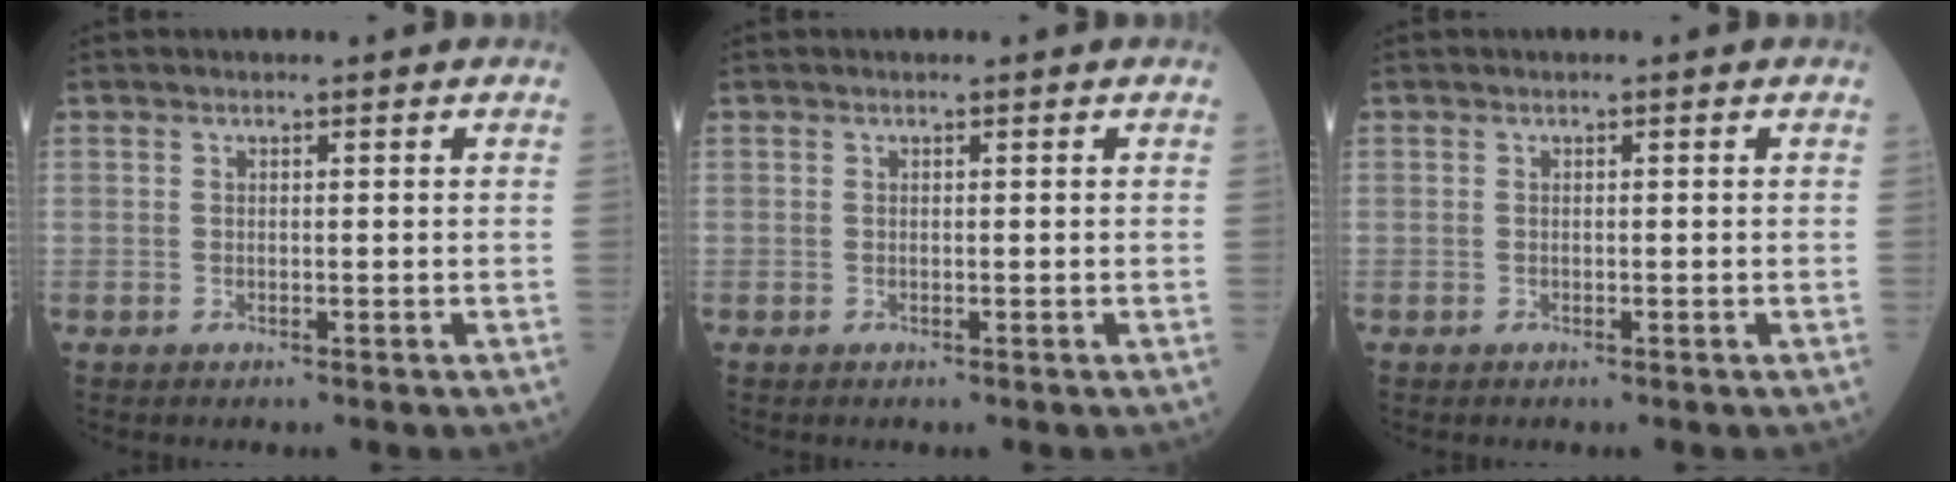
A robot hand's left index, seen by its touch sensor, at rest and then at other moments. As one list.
[{"total": 0.0}, {"total": 0.0}]